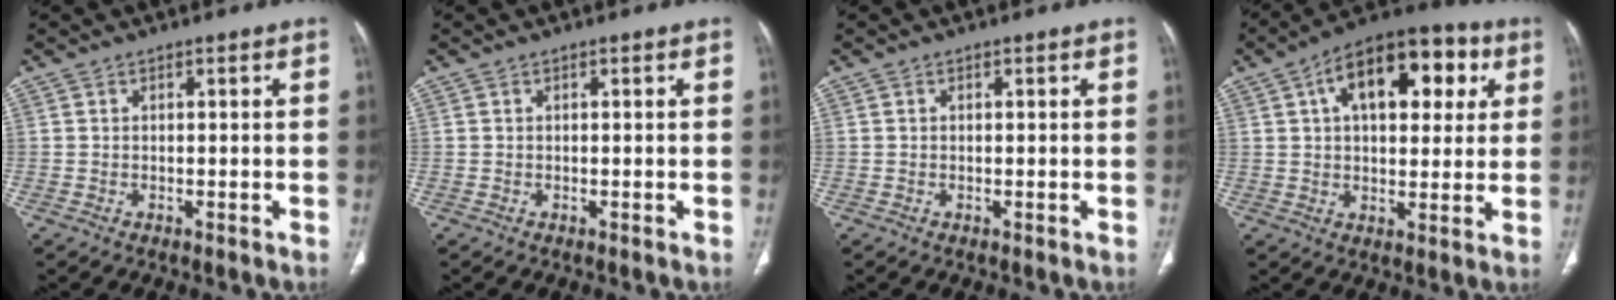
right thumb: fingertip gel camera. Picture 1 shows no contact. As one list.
[{"total": 0.0}, {"total": 0.0}, {"total": 18.7, "force": [6.2, 10.2, 14.3], "torque": [-0.170, 0.016, 0.085]}]